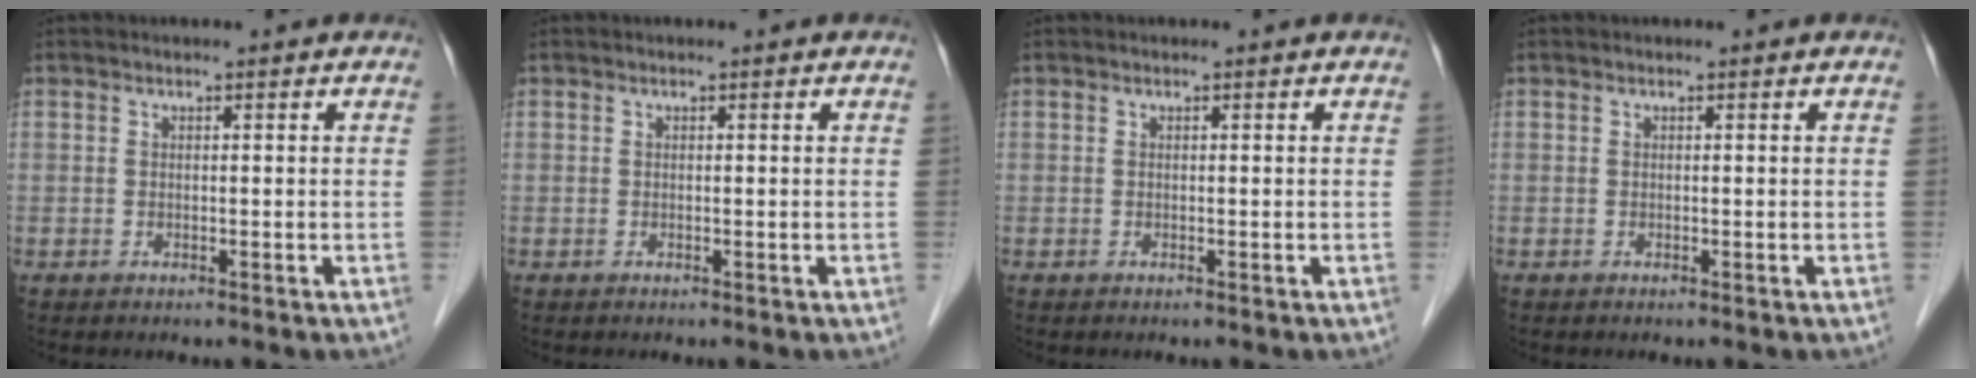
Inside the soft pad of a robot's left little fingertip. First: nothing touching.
{"total": 0.0}
{"total": 0.0}
{"total": 0.0}